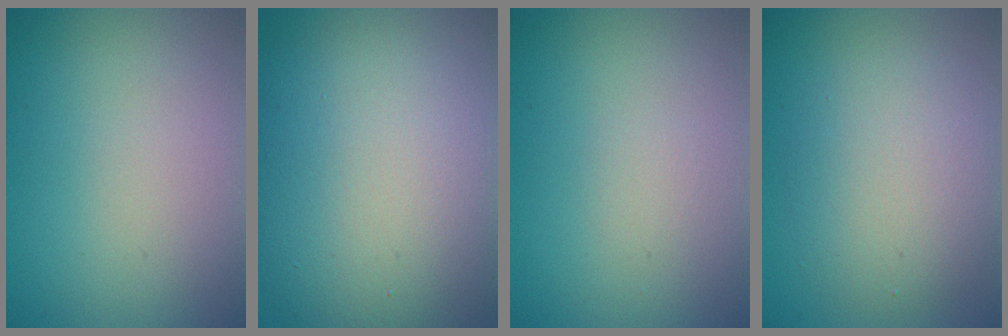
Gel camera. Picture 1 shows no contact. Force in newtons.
{"total": 14.3, "press": 14.3, "slide": 0.6}
{"total": 0.0}
{"total": 5.5, "press": 5.5, "slide": 0.4}